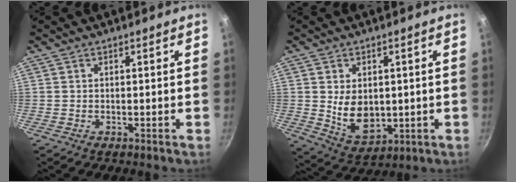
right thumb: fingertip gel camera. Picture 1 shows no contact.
{"total": 9.1, "force": [0.5, 6.2, 6.6], "torque": [-0.092, -0.020, 0.030]}